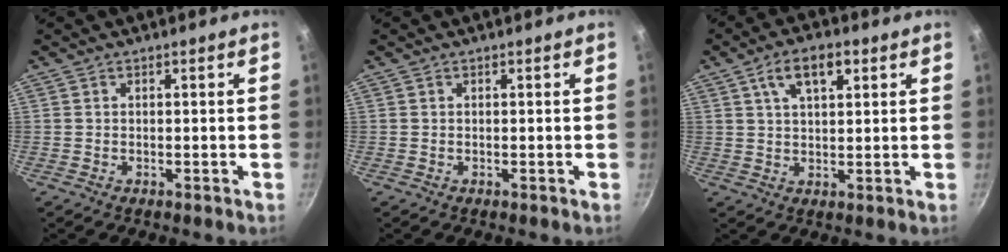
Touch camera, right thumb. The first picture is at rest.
{"total": 0.0}
{"total": 7.6, "force": [3.4, 3.7, 5.8], "torque": [-0.084, 0.001, 0.056]}